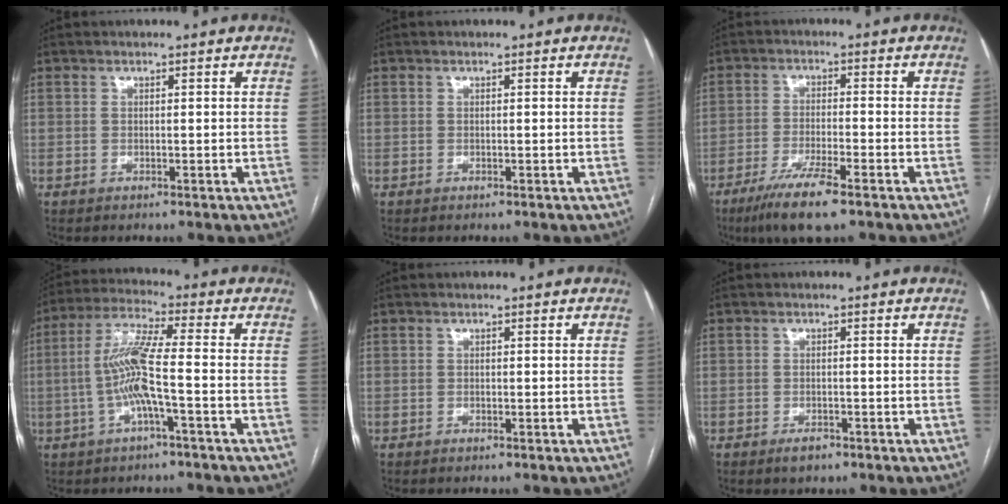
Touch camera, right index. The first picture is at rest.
{"total": 0.0}
{"total": 8.0, "force": [-5.3, 0.6, 6.0], "torque": [-0.114, -0.019, -0.092]}
{"total": 9.0, "force": [-1.7, 0.5, 8.8], "torque": [-0.186, 0.014, -0.039]}
{"total": 0.0}
{"total": 1.9, "force": [-1.3, 1.0, 1.0], "torque": [-0.014, 0.001, -0.017]}